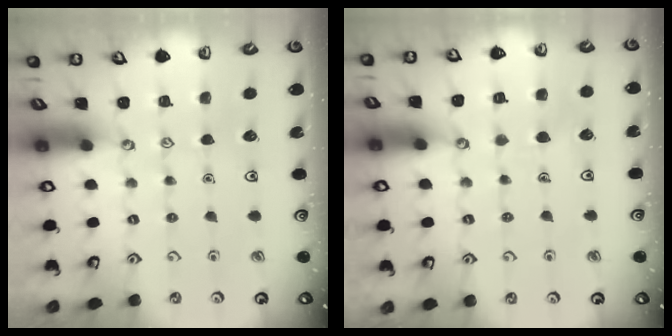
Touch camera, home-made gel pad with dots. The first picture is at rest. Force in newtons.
{"total": 4.4, "press": 4.4, "slide": 0.3}